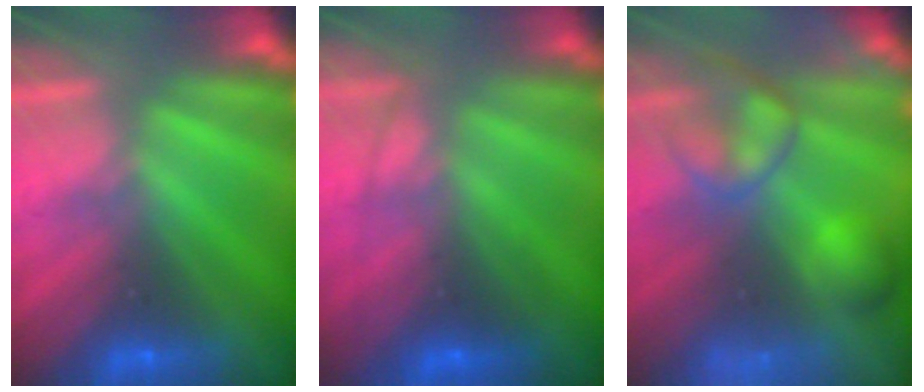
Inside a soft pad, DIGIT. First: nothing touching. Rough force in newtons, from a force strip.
{"total": 3.4}
{"total": 6.7}